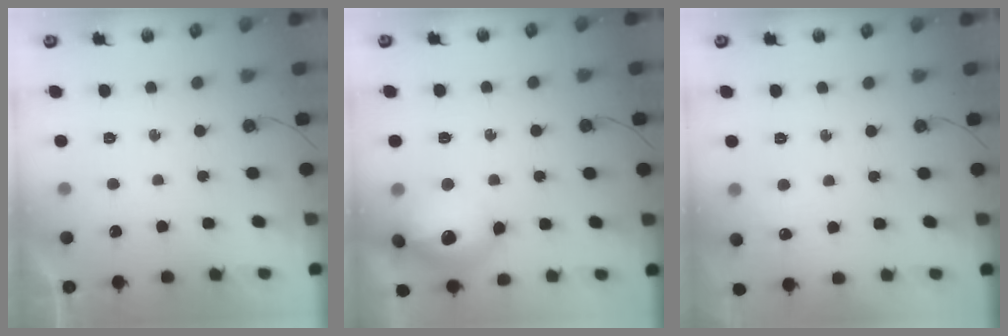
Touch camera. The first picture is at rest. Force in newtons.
{"total": 18.2, "press": 18.2, "slide": 1.4}
{"total": 4.5, "press": 4.5, "slide": 0.6}